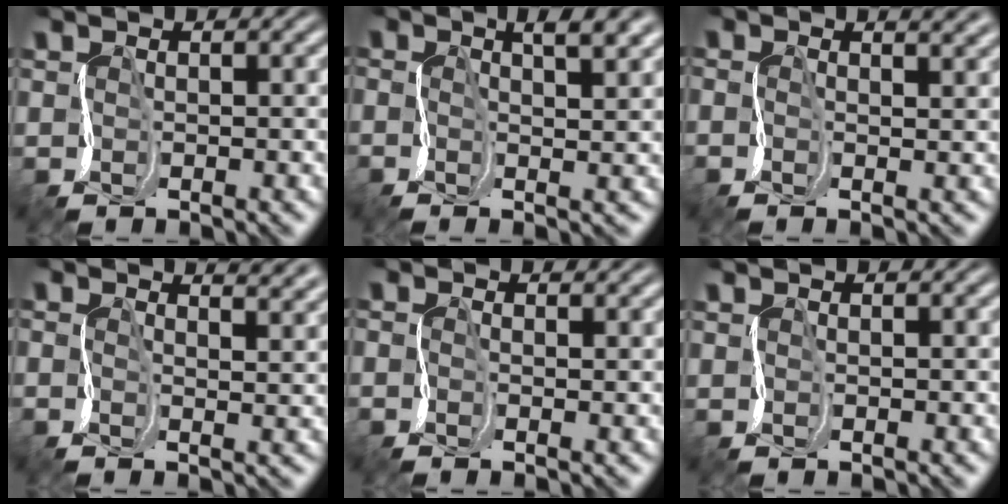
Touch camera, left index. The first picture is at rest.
{"total": 4.8, "force": [1.7, 1.4, 4.2], "torque": [-0.031, 0.019, 0.015]}
{"total": 3.4, "force": [1.4, 1.6, 2.7], "torque": [-0.020, 0.015, -0.004]}
{"total": 4.2, "force": [2.5, 1.7, 2.9], "torque": [-0.032, 0.023, 0.009]}
{"total": 0.7, "force": [-0.4, 0.3, 0.6], "torque": [-0.002, -0.002, -0.005]}
{"total": 0.0}